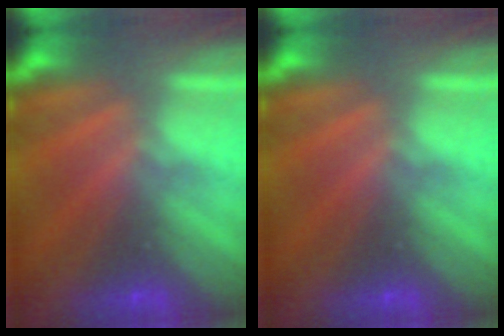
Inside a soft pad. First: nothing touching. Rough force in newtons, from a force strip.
{"total": 0.0}